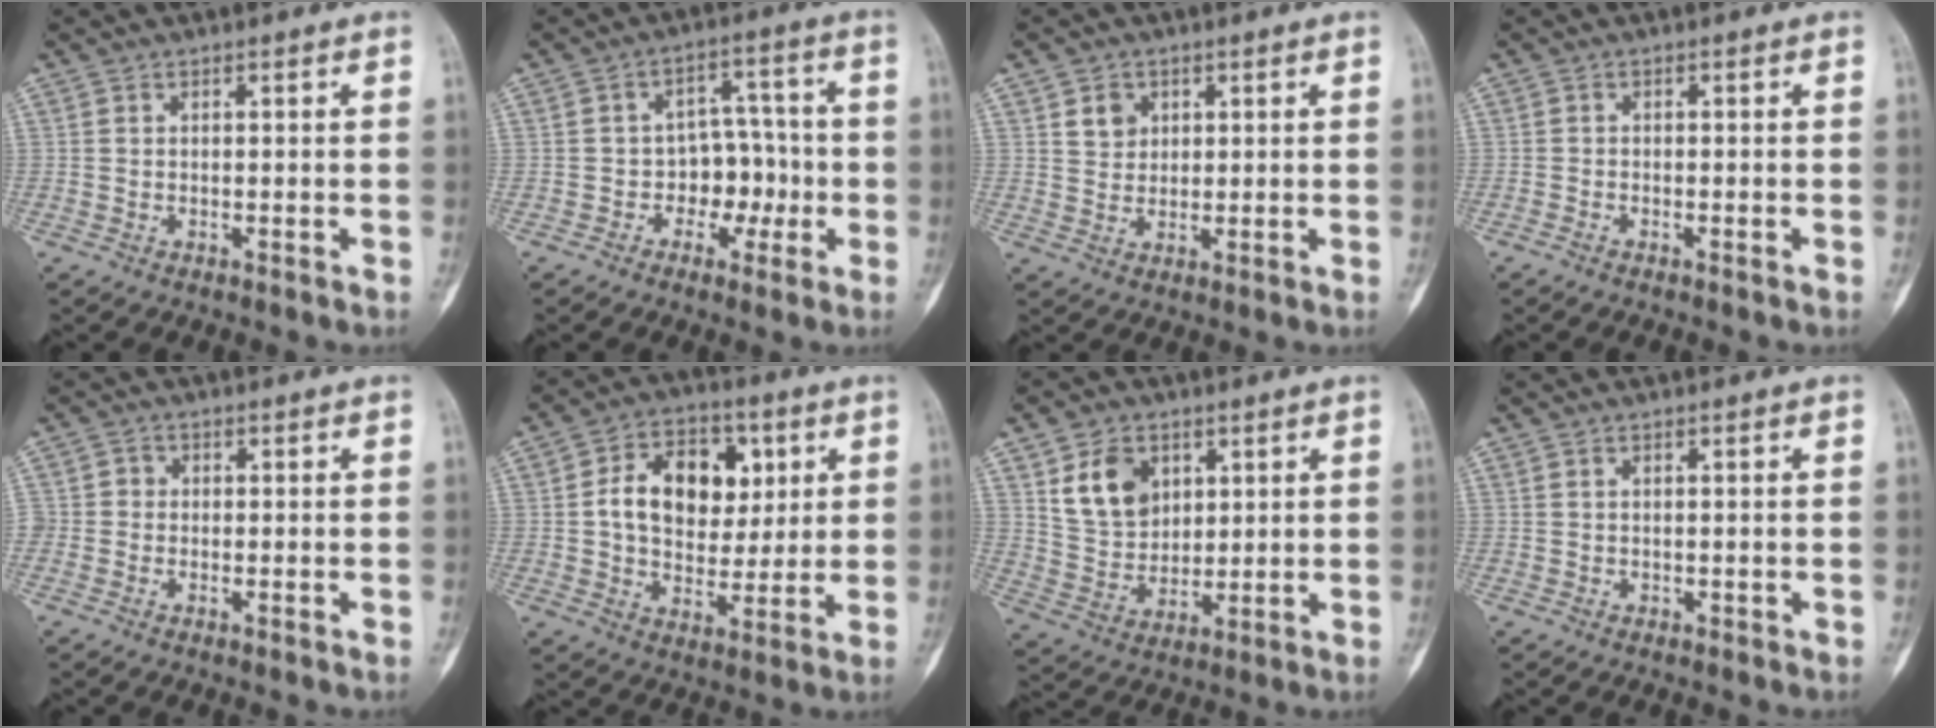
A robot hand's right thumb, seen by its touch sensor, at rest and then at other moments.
{"total": 7.4, "force": [-2.0, 5.7, 4.3], "torque": [-0.019, 0.038, -0.035]}
{"total": 3.8, "force": [1.6, 3.2, 1.4], "torque": [-0.006, -0.010, 0.030]}
{"total": 0.7, "force": [-0.6, 0.1, 0.2], "torque": [-0.005, -0.001, -0.017]}
{"total": 2.1, "force": [-0.3, 2.0, 0.6], "torque": [0.007, 0.008, -0.011]}
{"total": 14.8, "force": [3.1, 10.5, 10.0], "torque": [-0.118, 0.005, 0.049]}
{"total": 11.2, "force": [3.7, 9.1, 5.5], "torque": [-0.055, -0.014, 0.075]}
{"total": 0.0}